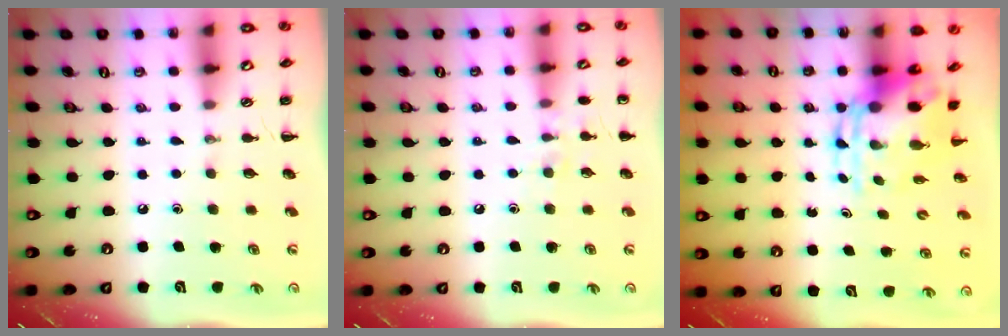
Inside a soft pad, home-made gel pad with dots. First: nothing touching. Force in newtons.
{"total": 6.8, "press": 6.5, "slide": 2.0}
{"total": 7.0, "press": 6.8, "slide": 1.6}